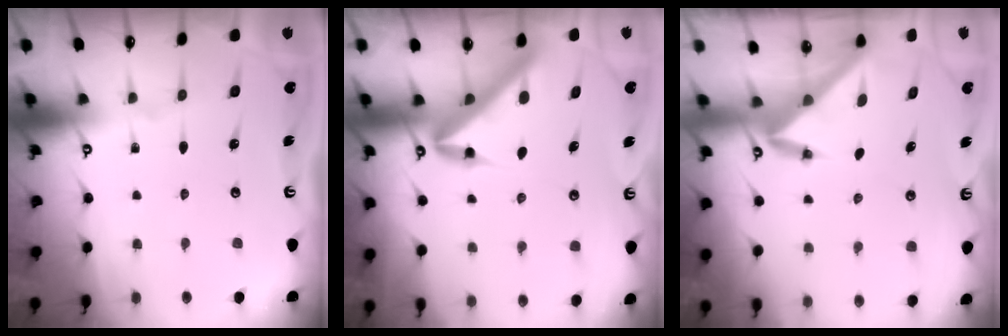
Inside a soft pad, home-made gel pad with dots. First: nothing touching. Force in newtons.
{"total": 5.9, "press": 5.9, "slide": 0.2}
{"total": 3.4, "press": 3.4, "slide": 0.3}